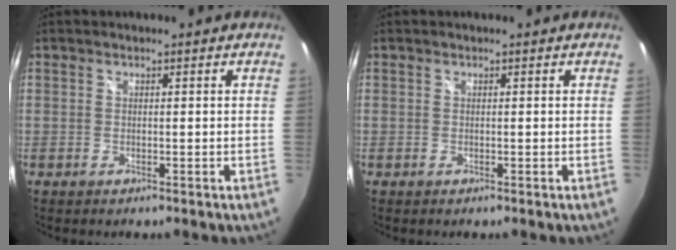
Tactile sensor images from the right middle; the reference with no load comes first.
{"total": 0.0}